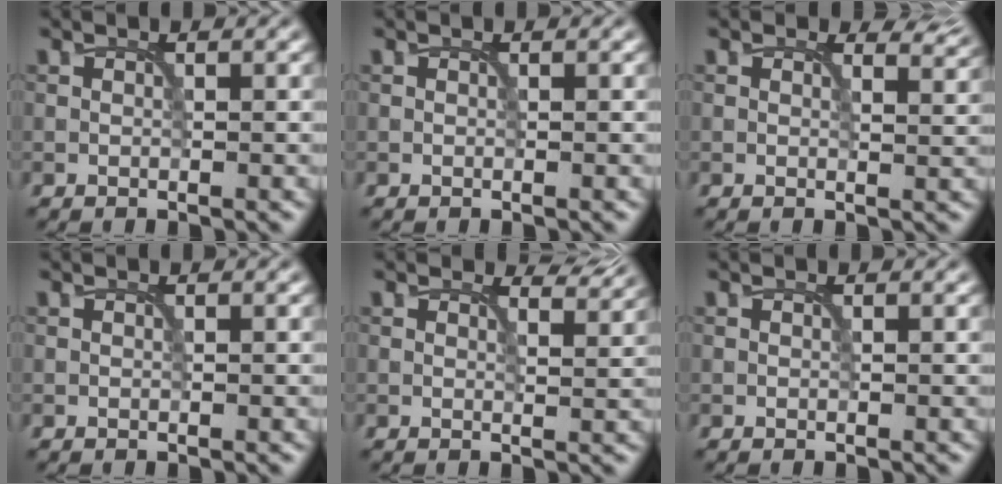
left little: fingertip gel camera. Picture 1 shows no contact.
{"total": 0.0}
{"total": 2.1, "force": [1.6, 0.8, 1.0], "torque": [-0.017, -0.009, 0.016]}
{"total": 0.0}
{"total": 2.1, "force": [1.9, 0.4, 0.8], "torque": [-0.016, -0.008, 0.022]}
{"total": 0.0}